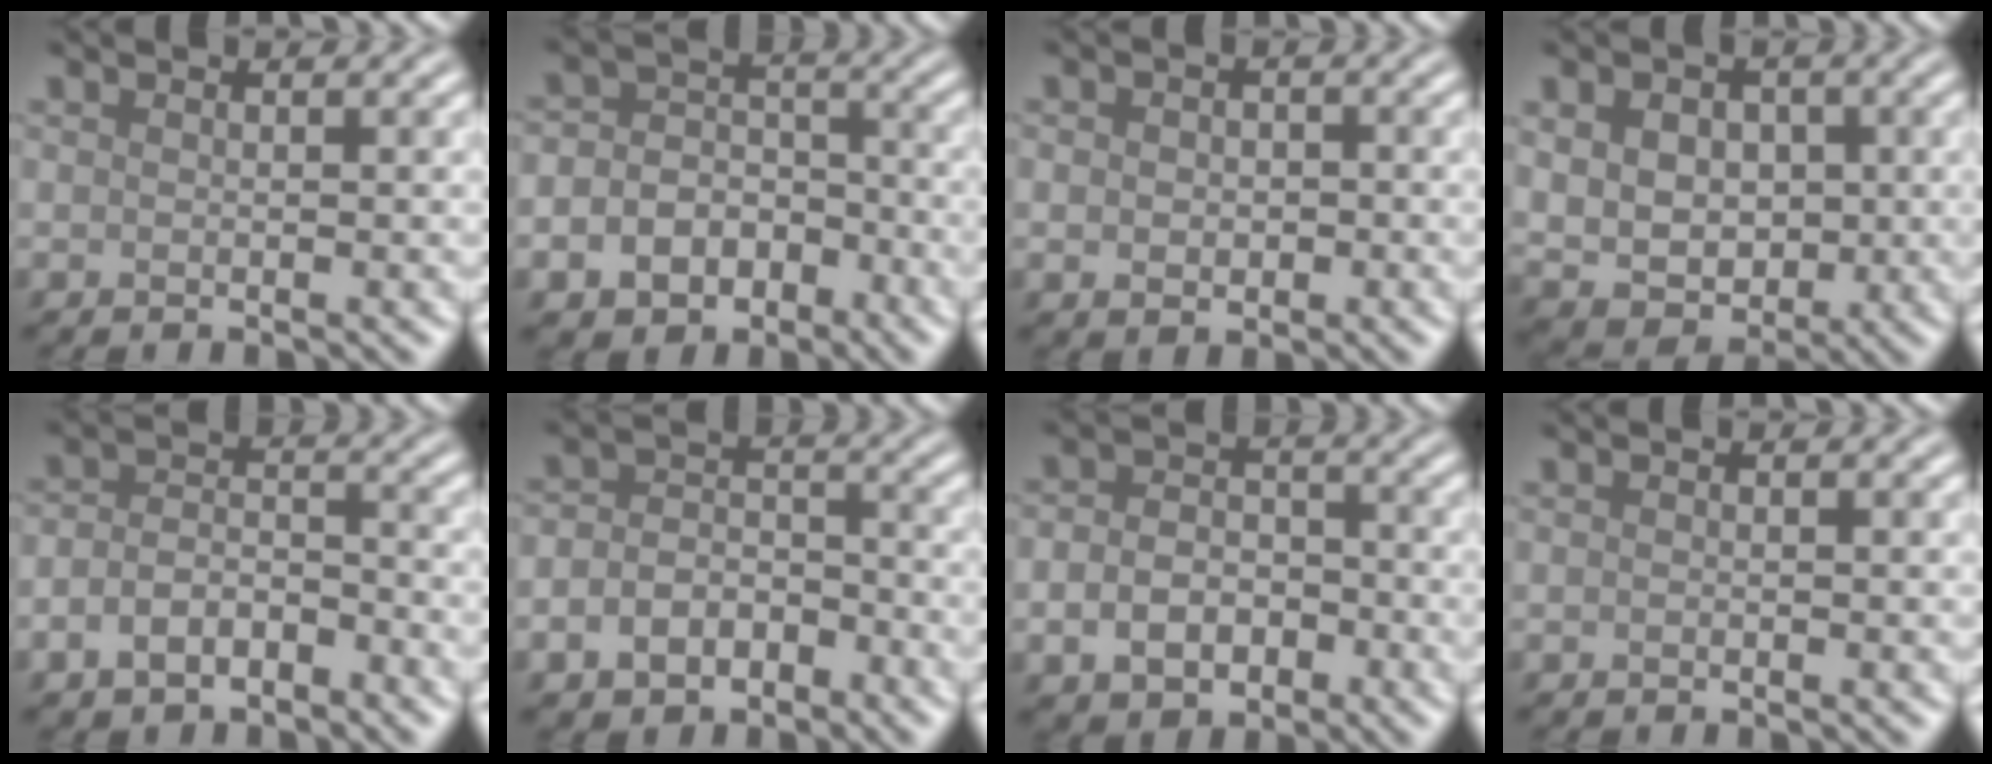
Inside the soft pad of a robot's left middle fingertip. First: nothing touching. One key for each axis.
{"total": 6.7, "fx": -3.2, "fy": 5.1, "fz": 2.8, "tx": -0.022, "ty": -0.006, "tz": -0.058}
{"total": 2.0, "fx": -0.2, "fy": 1.6, "fz": 1.2, "tx": -0.017, "ty": -0.003, "tz": -0.005}
{"total": 7.4, "fx": 0.9, "fy": 5.8, "fz": 4.6, "tx": -0.079, "ty": 0.007, "tz": 0.014}
{"total": 3.6, "fx": -2.0, "fy": 2.1, "fz": 2.2, "tx": -0.044, "ty": 0.002, "tz": -0.043}
{"total": 4.3, "fx": -2.2, "fy": 2.9, "fz": 2.3, "tx": -0.043, "ty": -0.001, "tz": -0.043}
{"total": 4.4, "fx": -1.6, "fy": 3.2, "fz": 2.6, "tx": -0.047, "ty": -0.003, "tz": -0.033}
{"total": 0.0}